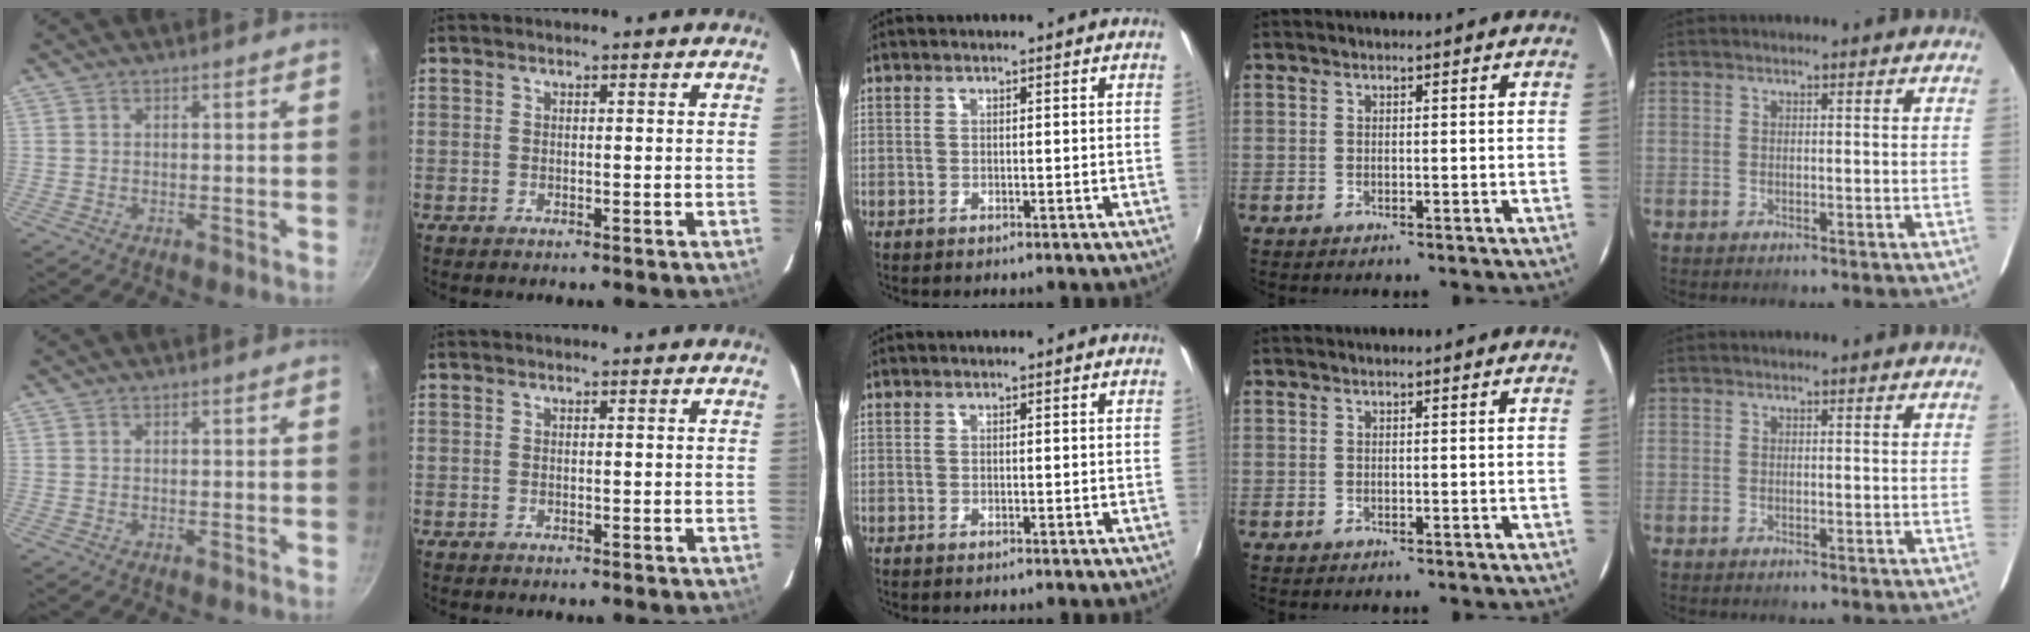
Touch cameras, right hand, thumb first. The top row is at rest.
{}